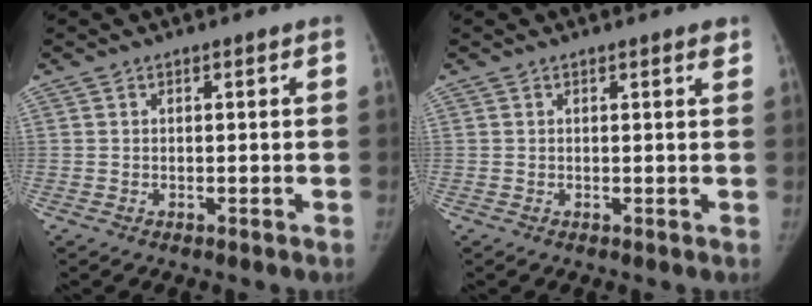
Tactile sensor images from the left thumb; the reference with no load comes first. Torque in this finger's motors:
{"motor_torque": [-0.24, 0.07, 0.29, -0.31, 0.07]}